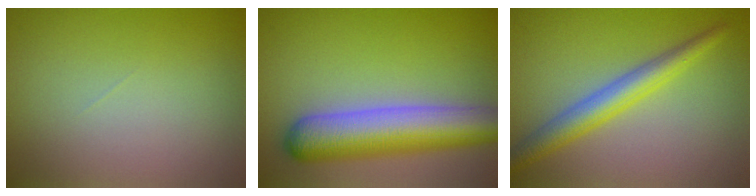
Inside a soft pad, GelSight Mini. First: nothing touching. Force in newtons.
{"total": 8.6, "press": 8.6, "slide": 0.3}
{"total": 4.0, "press": 4.0, "slide": 0.1}